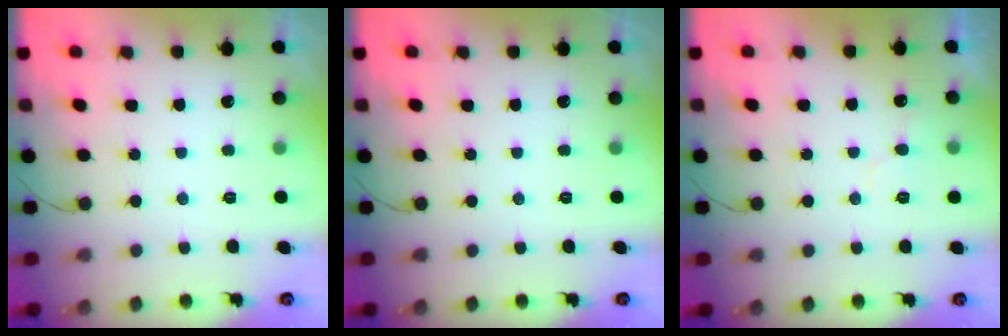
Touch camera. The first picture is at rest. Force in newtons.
{"total": 0.0}
{"total": 4.3, "press": 4.3, "slide": 0.3}